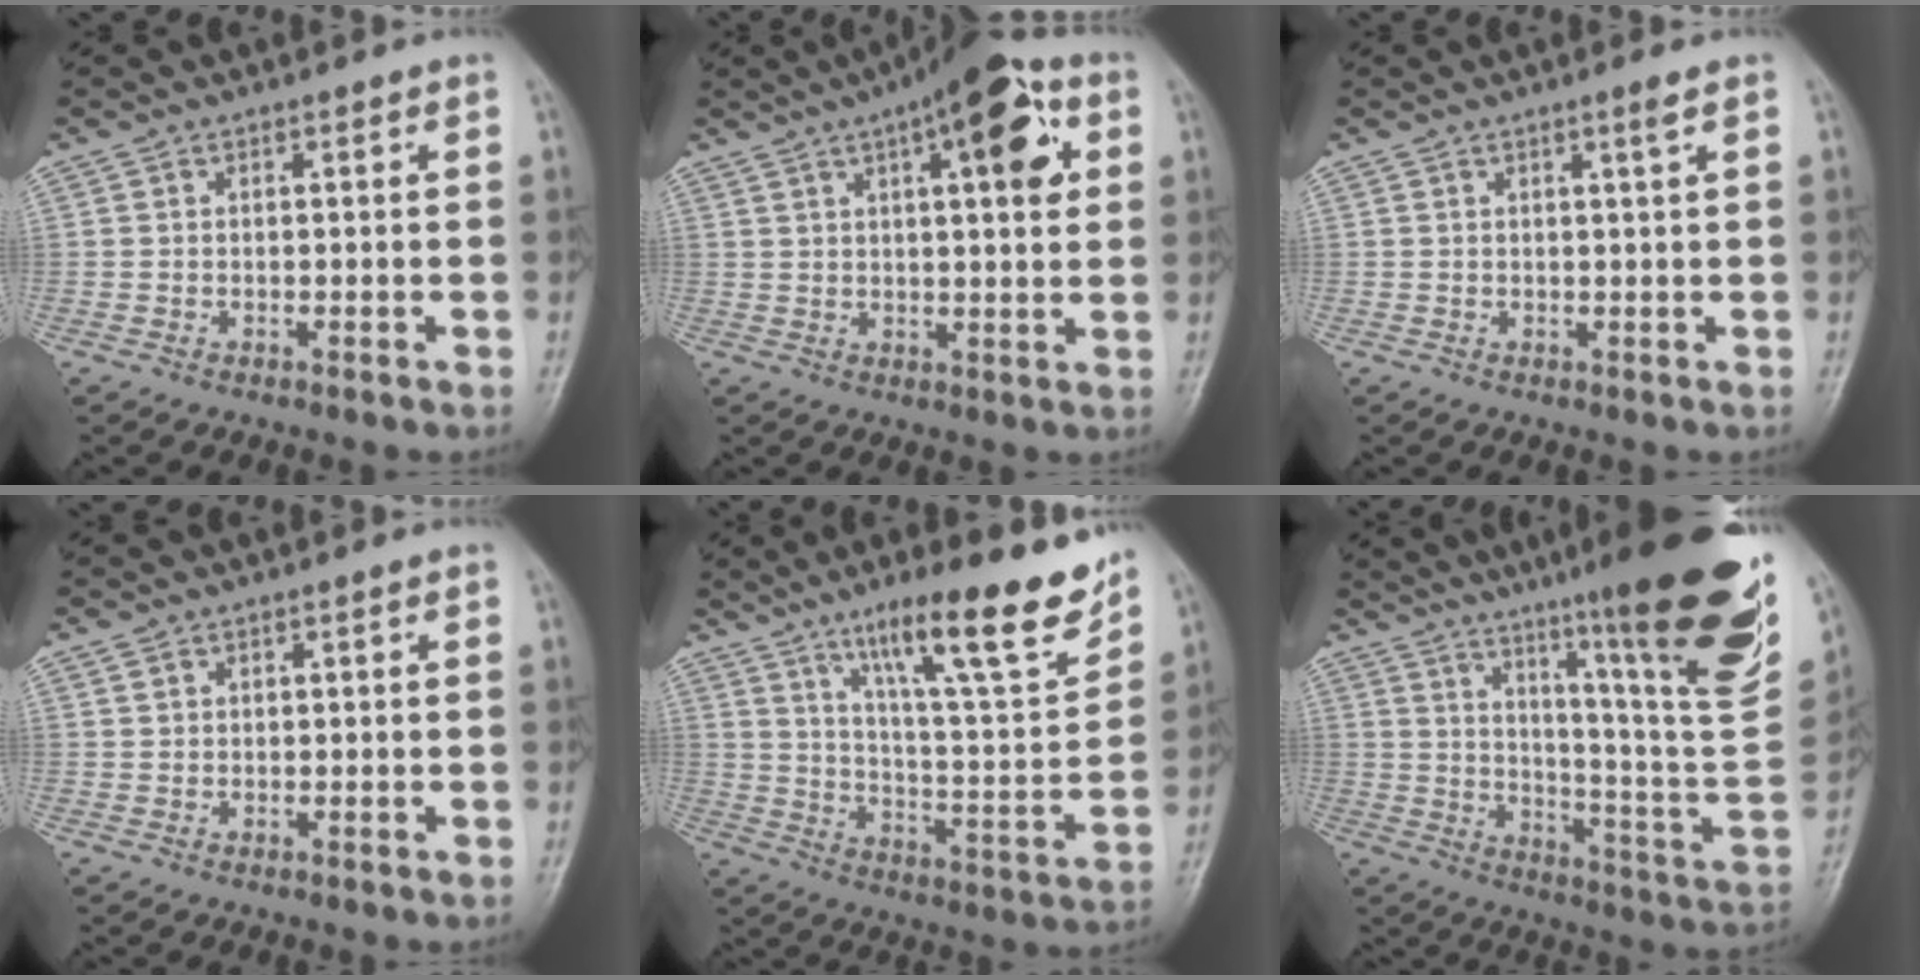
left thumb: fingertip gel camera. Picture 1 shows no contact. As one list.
[{"total": 13.2, "force": [5.3, 4.4, 11.2], "torque": [-0.132, 0.002, 0.067]}, {"total": 1.3, "force": [0.7, -0.5, 1.0], "torque": [-0.021, -0.008, 0.015]}, {"total": 1.0, "force": [0.5, 0.8, 0.3], "torque": [-0.003, 0.005, 0.013]}, {"total": 19.2, "force": [13.0, 3.1, 13.8], "torque": [-0.188, -0.071, 0.209]}, {"total": 29.5, "force": [18.2, 3.1, 23.0], "torque": [-0.294, -0.088, 0.270]}]